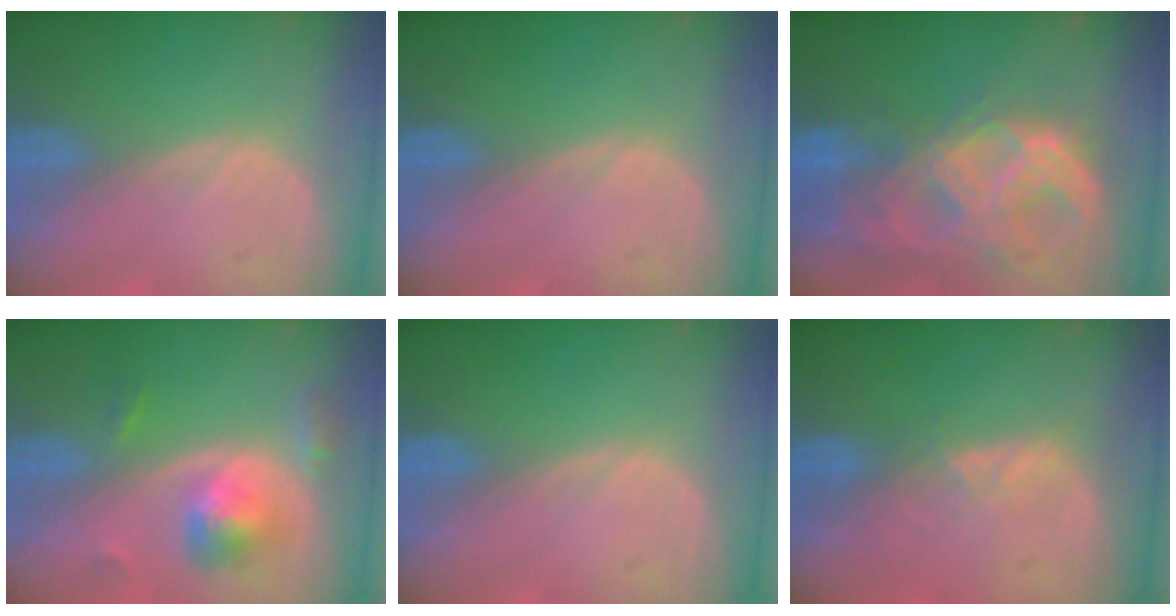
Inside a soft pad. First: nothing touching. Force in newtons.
{"total": 0.0}
{"total": 11.4, "press": 9.7, "slide": 6.1}
{"total": 5.7, "press": 5.2, "slide": 2.4}
{"total": 0.0}
{"total": 2.0, "press": 2.0, "slide": 0.3}